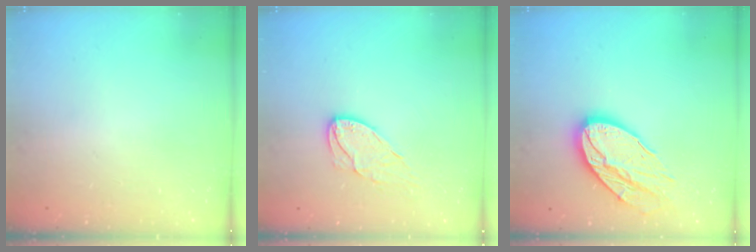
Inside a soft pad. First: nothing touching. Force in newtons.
{"total": 8.6, "press": 8.5, "slide": 0.6}
{"total": 17.7, "press": 17.6, "slide": 1.7}